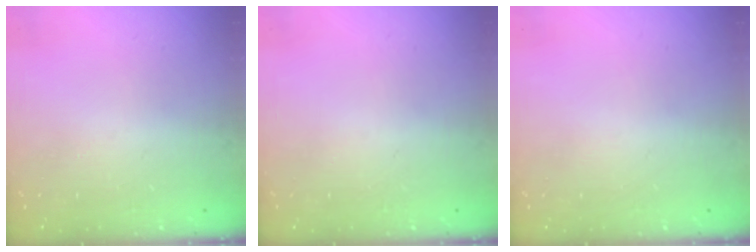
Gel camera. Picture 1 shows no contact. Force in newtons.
{"total": 0.0}
{"total": 0.0}